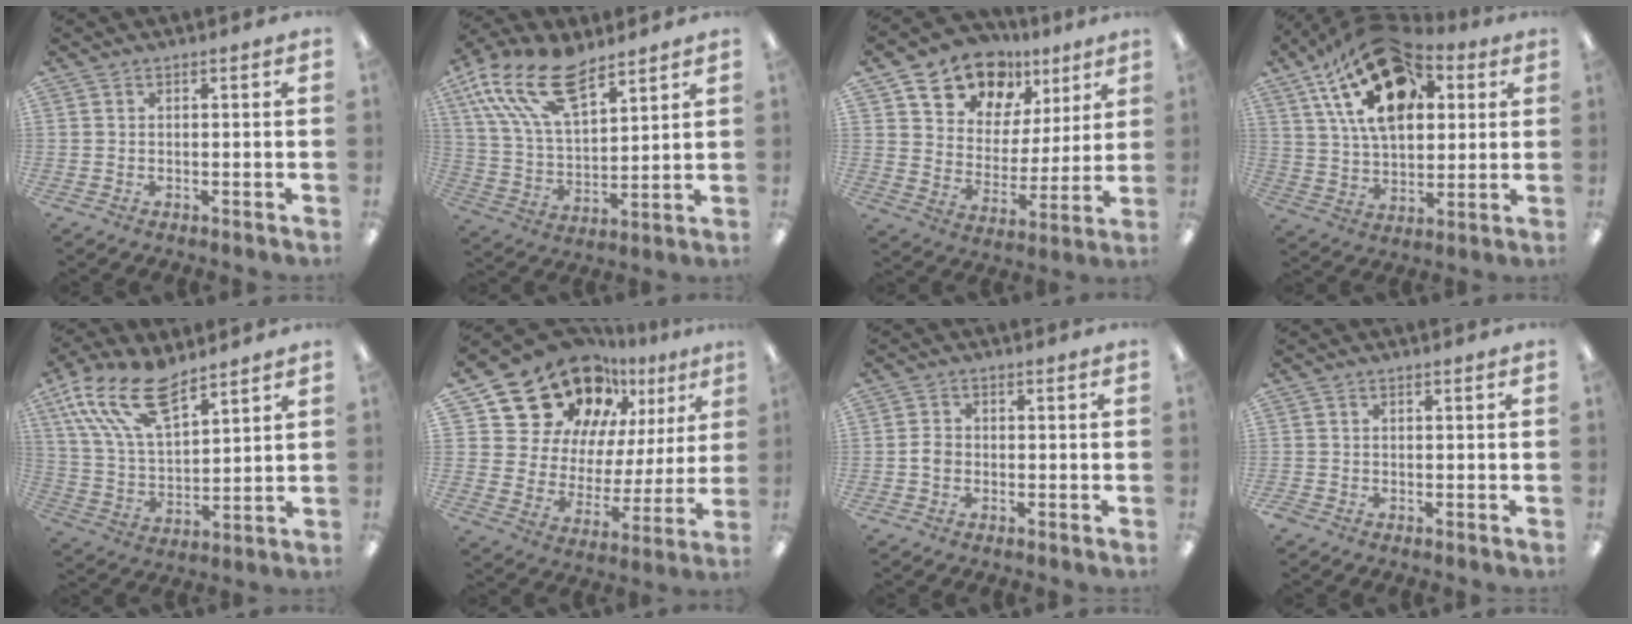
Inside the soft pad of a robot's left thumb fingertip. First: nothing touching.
{"total": 18.9, "force": [12.0, 8.8, 11.6], "torque": [-0.246, -0.048, 0.217]}
{"total": 13.2, "force": [10.1, 8.1, 2.7], "torque": [-0.055, -0.080, 0.190]}
{"total": 21.5, "force": [10.9, 12.7, 13.6], "torque": [-0.232, -0.041, 0.193]}
{"total": 17.3, "force": [11.3, 7.4, 10.8], "torque": [-0.238, -0.044, 0.205]}
{"total": 21.1, "force": [15.8, 11.9, 7.2], "torque": [-0.135, -0.112, 0.295]}
{"total": 2.3, "force": [-0.5, 1.8, 1.4], "torque": [-0.025, 0.005, -0.010]}
{"total": 0.8, "force": [-0.6, 0.6, 0.3], "torque": [-0.003, 0.001, -0.011]}